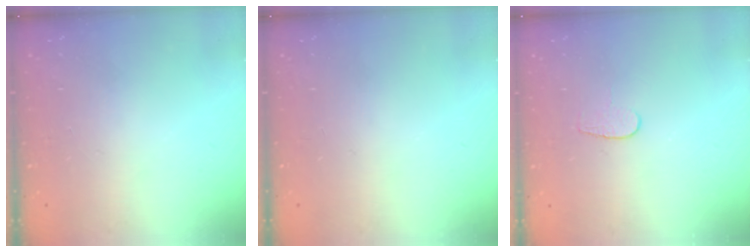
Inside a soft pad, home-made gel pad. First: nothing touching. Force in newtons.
{"total": 0.0}
{"total": 3.7, "press": 3.7, "slide": 0.3}